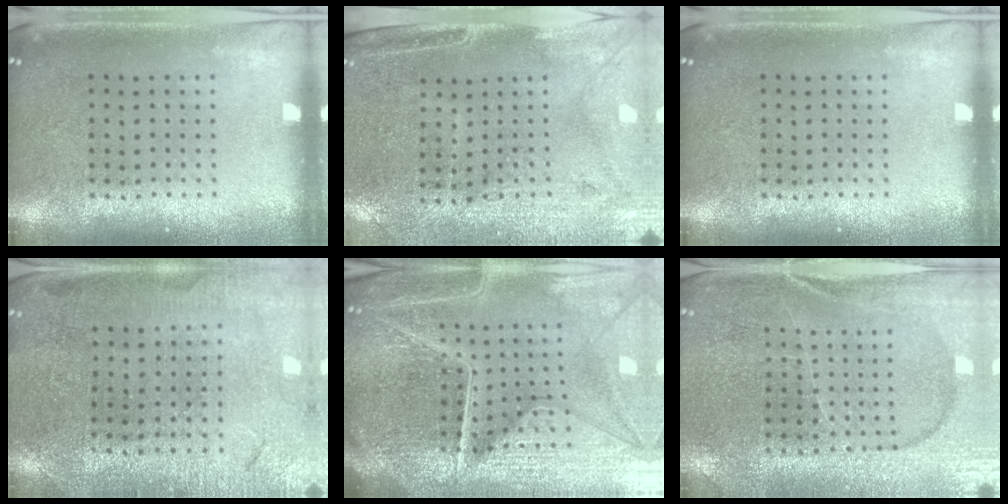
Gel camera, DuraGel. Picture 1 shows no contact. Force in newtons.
{"total": 3.0, "press": 2.6, "slide": 1.5}
{"total": 0.0}
{"total": 0.7, "press": 0.7, "slide": 0.1}
{"total": 6.5, "press": 5.8, "slide": 3.1}
{"total": 1.8, "press": 1.8, "slide": 0.2}